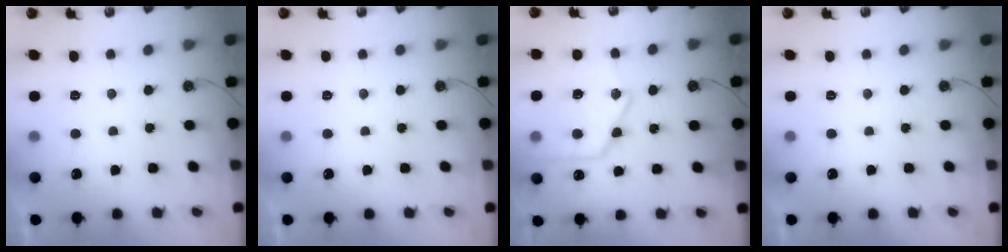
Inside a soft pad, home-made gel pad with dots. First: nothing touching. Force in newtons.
{"total": 0.0}
{"total": 20.3, "press": 20.2, "slide": 2.0}
{"total": 0.0}